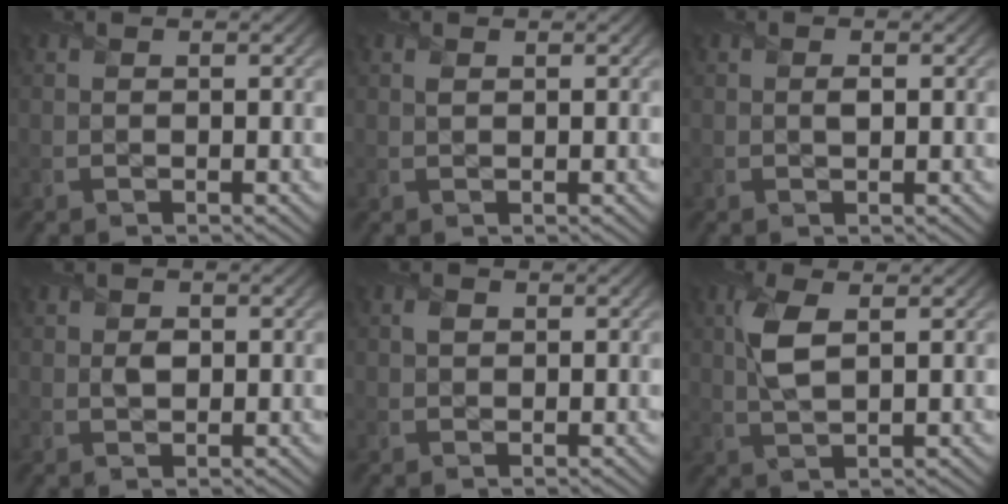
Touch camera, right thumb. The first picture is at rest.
{"total": 0.6, "force": [0.4, 0.3, 0.4], "torque": [-0.011, -0.002, 0.008]}
{"total": 0.7, "force": [0.1, 0.4, 0.6], "torque": [-0.007, -0.004, 0.001]}
{"total": 1.3, "force": [0.2, 1.1, 0.7], "torque": [-0.012, -0.006, 0.005]}
{"total": 0.9, "force": [0.2, 0.8, 0.3], "torque": [-0.004, -0.003, 0.004]}
{"total": 4.6, "force": [1.2, 1.8, 4.1], "torque": [-0.100, 0.002, 0.025]}